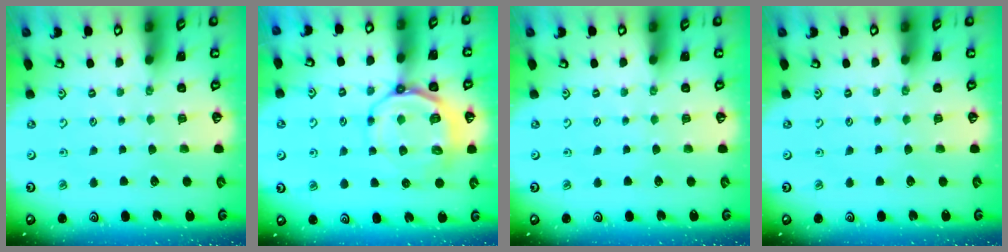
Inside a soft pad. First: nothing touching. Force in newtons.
{"total": 9.3, "press": 9.0, "slide": 2.6}
{"total": 0.0}
{"total": 0.0}